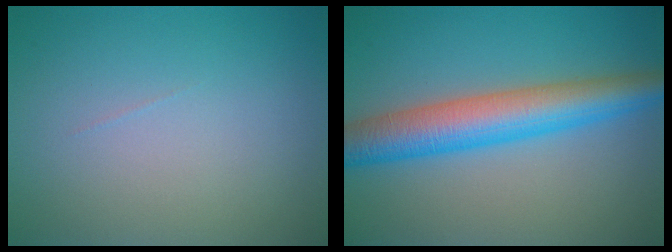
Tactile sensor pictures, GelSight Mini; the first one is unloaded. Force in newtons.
{"total": 7.0, "press": 7.0, "slide": 0.0}